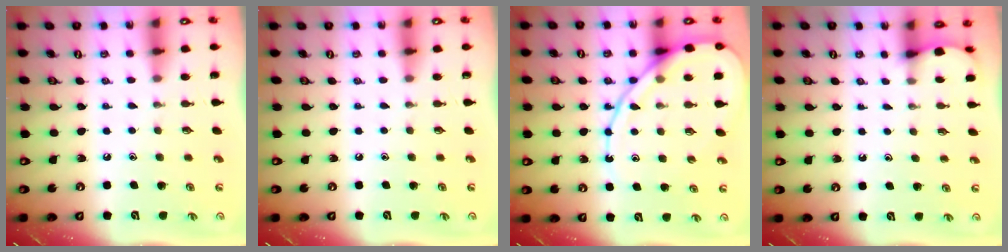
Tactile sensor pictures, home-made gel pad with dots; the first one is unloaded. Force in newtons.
{"total": 0.0}
{"total": 13.8, "press": 13.8, "slide": 1.3}
{"total": 1.9, "press": 1.9, "slide": 0.2}